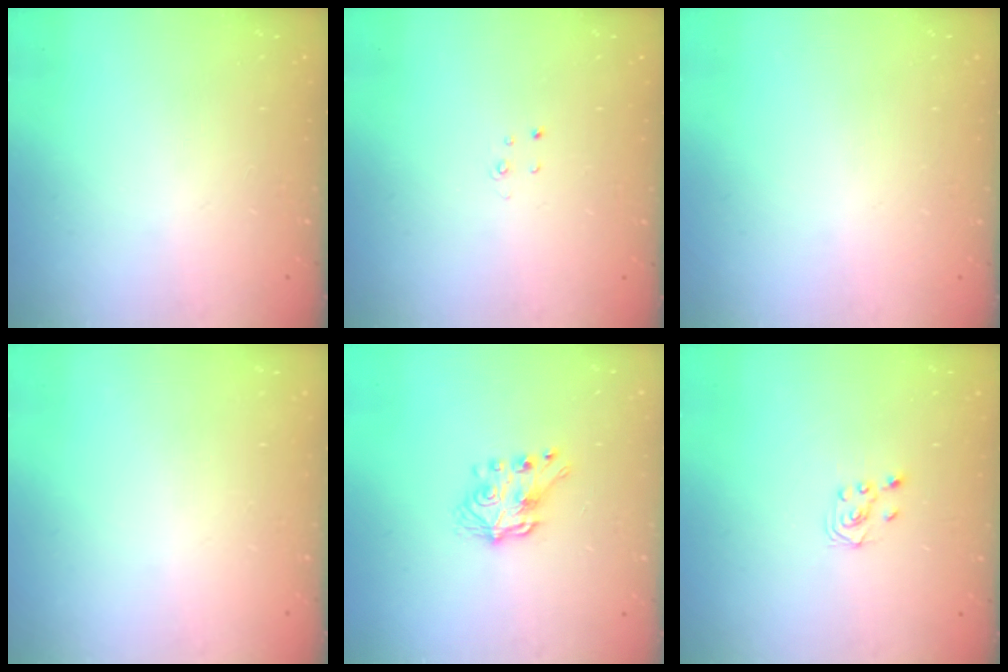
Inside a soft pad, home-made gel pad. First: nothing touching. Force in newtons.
{"total": 2.7, "press": 2.7, "slide": 0.3}
{"total": 0.0}
{"total": 0.0}
{"total": 7.0, "press": 7.0, "slide": 0.2}
{"total": 2.3, "press": 2.2, "slide": 0.6}